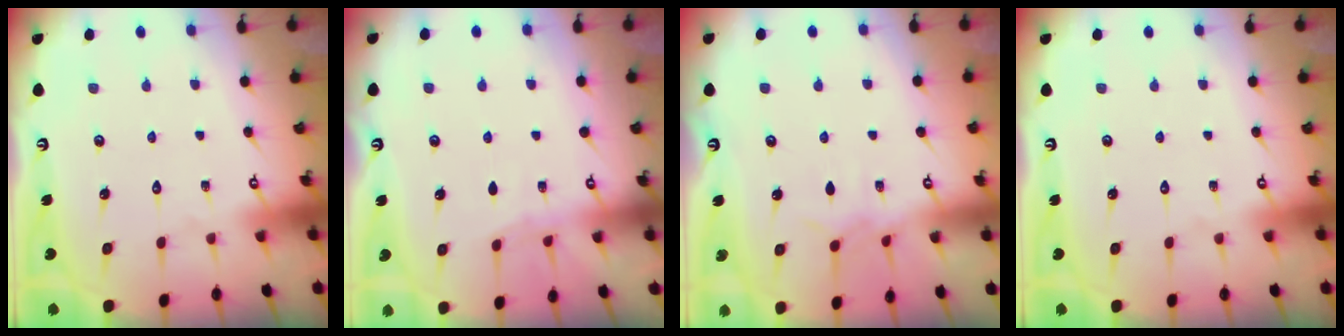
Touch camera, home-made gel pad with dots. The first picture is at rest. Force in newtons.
{"total": 3.7, "press": 3.7, "slide": 0.6}
{"total": 5.4, "press": 5.4, "slide": 0.6}
{"total": 0.0}